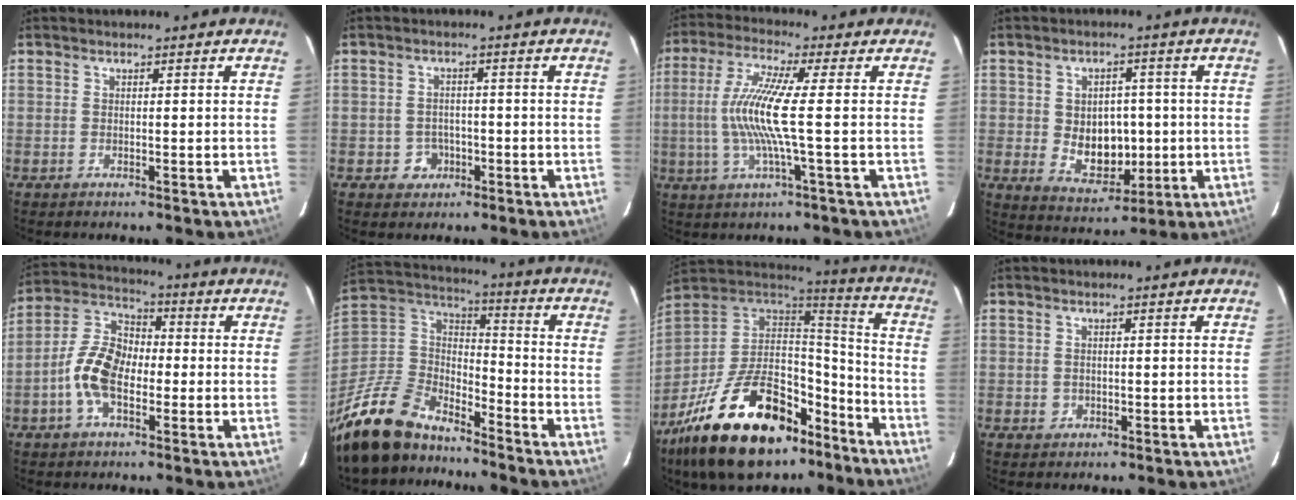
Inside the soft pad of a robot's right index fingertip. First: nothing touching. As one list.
[{"total": 3.6, "force": [-1.4, 3.3, 0.6], "torque": [-0.019, 0.012, -0.012]}, {"total": 10.7, "force": [-0.8, -0.4, 10.6], "torque": [-0.216, 0.000, -0.012]}, {"total": 9.2, "force": [-0.4, 7.1, 5.9], "torque": [-0.113, 0.002, 0.017]}, {"total": 10.4, "force": [-3.0, 6.1, 7.9], "torque": [-0.167, 0.020, -0.058]}, {"total": 18.4, "force": [-14.7, 7.9, 7.8], "torque": [-0.191, 0.003, -0.268]}, {"total": 30.9, "force": [-19.6, 15.2, 18.4], "torque": [-0.350, 0.002, -0.291]}, {"total": 1.5, "force": [-0.2, 1.4, 0.4], "torque": [-0.004, 0.002, 0.002]}]